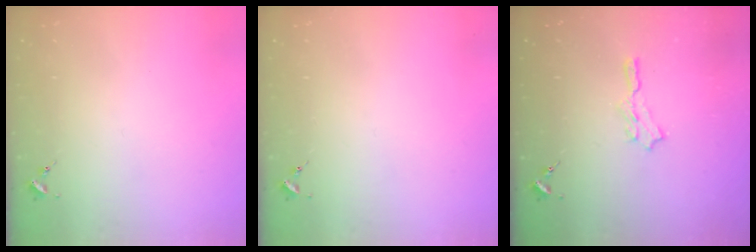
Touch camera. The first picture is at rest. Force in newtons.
{"total": 0.0}
{"total": 5.5, "press": 5.5, "slide": 0.6}